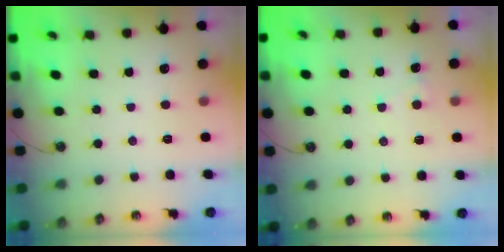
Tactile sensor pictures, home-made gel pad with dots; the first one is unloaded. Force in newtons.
{"total": 5.0, "press": 5.0, "slide": 0.4}